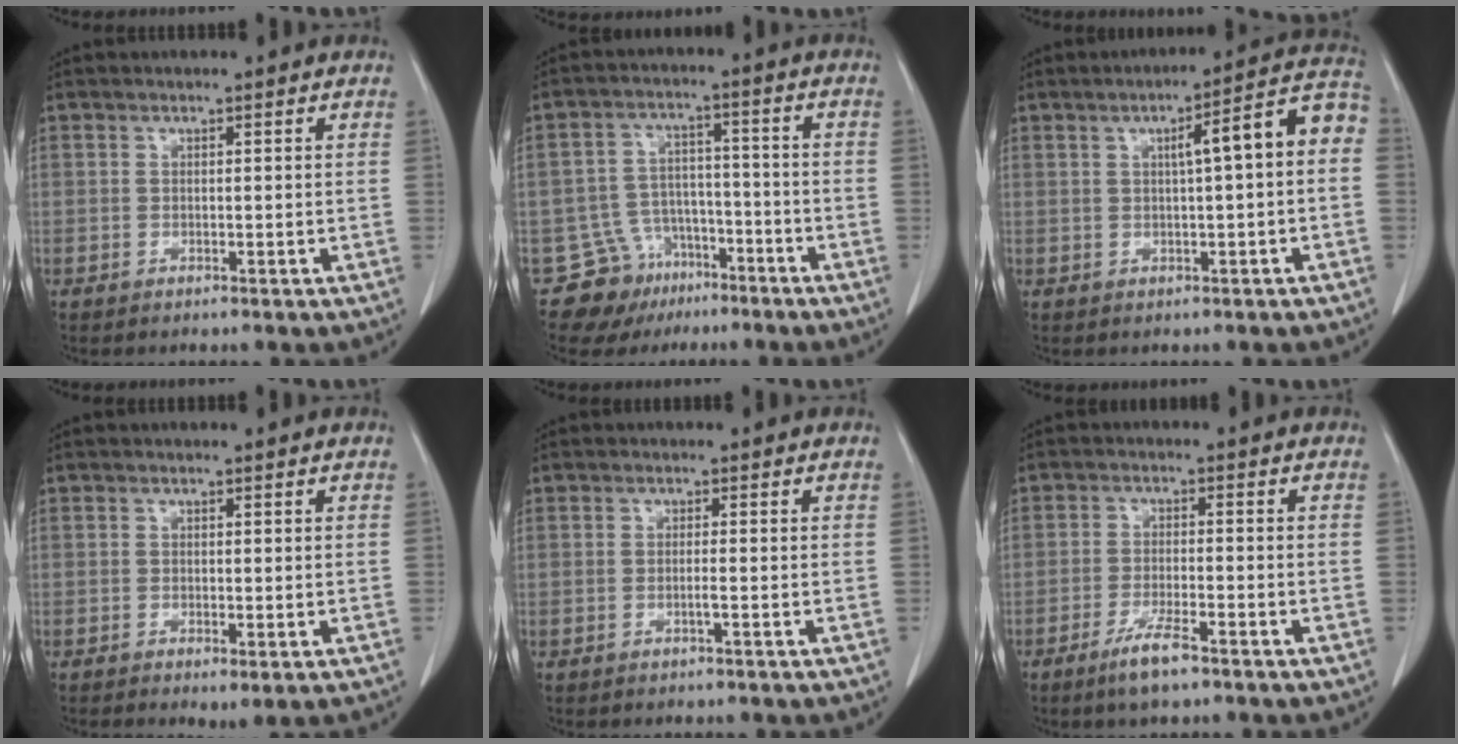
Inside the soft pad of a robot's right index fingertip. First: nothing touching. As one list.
[{"total": 8.8, "force": [-5.6, 6.7, 0.8], "torque": [-0.007, 0.039, -0.081]}, {"total": 8.6, "force": [0.9, 0.8, 8.5], "torque": [-0.113, 0.030, 0.006]}, {"total": 2.0, "force": [-0.7, 0.6, 1.8], "torque": [-0.021, -0.005, -0.004]}, {"total": 1.0, "force": [-0.4, -0.2, 0.9], "torque": [-0.016, 0.000, -0.007]}, {"total": 5.3, "force": [-3.6, 0.5, 3.8], "torque": [-0.076, -0.008, -0.065]}]